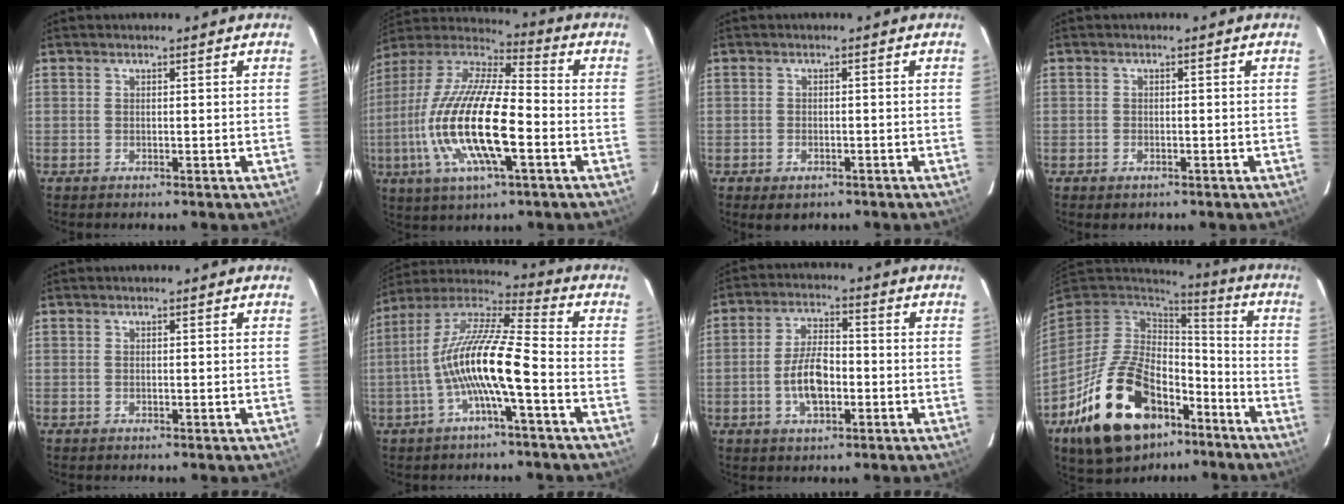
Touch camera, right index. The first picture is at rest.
{"total": 21.5, "force": [-5.4, 6.4, 19.8], "torque": [-0.398, -0.020, -0.108]}
{"total": 3.1, "force": [-1.8, 2.0, 1.5], "torque": [-0.033, -0.006, -0.024]}
{"total": 1.5, "force": [-1.0, 1.0, 0.6], "torque": [-0.013, -0.001, -0.015]}
{"total": 0.0}
{"total": 14.2, "force": [-4.0, 1.5, 13.6], "torque": [-0.257, 0.010, -0.083]}
{"total": 8.1, "force": [-2.2, 3.9, 6.8], "torque": [-0.134, 0.007, -0.036]}
{"total": 24.8, "force": [-12.9, 14.1, 15.8], "torque": [-0.315, -0.003, -0.196]}